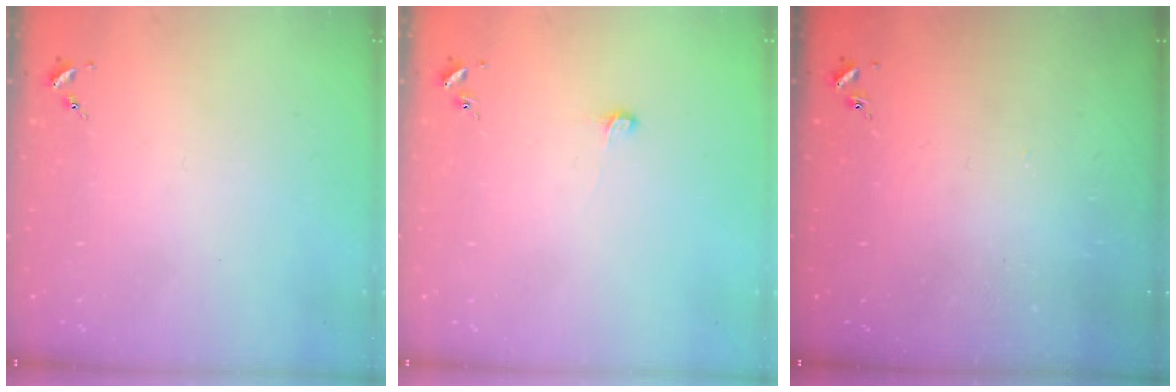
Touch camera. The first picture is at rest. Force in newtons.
{"total": 4.3, "press": 4.3, "slide": 0.4}
{"total": 0.9, "press": 0.8, "slide": 0.2}